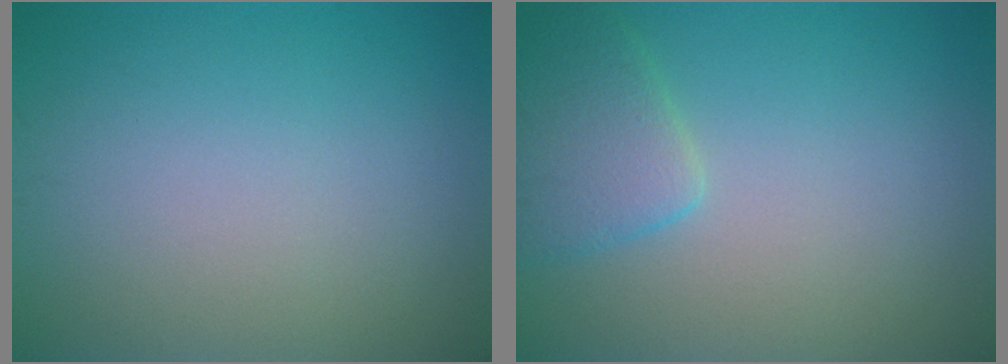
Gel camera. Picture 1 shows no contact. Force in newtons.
{"total": 3.3, "press": 3.2, "slide": 0.2}